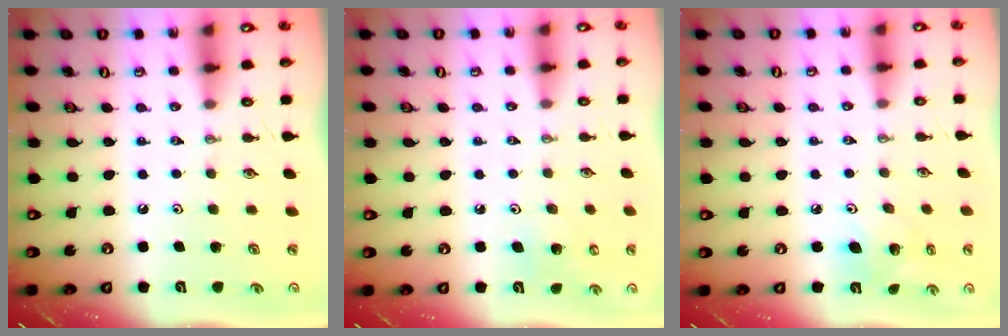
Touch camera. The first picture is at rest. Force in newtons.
{"total": 6.4, "press": 6.3, "slide": 0.6}
{"total": 7.2, "press": 7.0, "slide": 1.9}